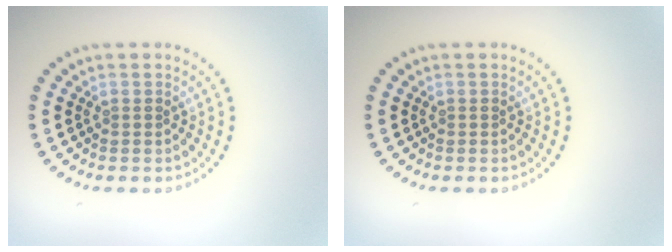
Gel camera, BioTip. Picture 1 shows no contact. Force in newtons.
{"total": 0.0}